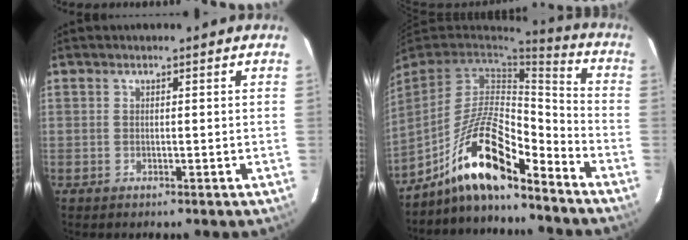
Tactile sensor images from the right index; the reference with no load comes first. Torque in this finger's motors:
{"motor_torque": [1.05, -1.09, 0.89, 0.21]}